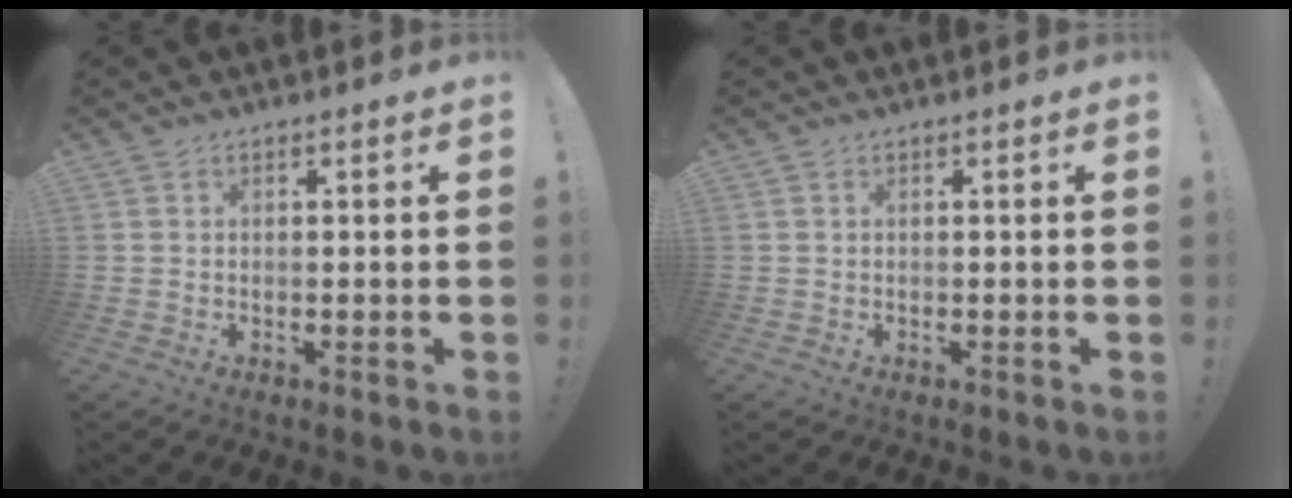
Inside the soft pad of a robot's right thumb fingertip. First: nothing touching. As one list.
[{"total": 0.0}]